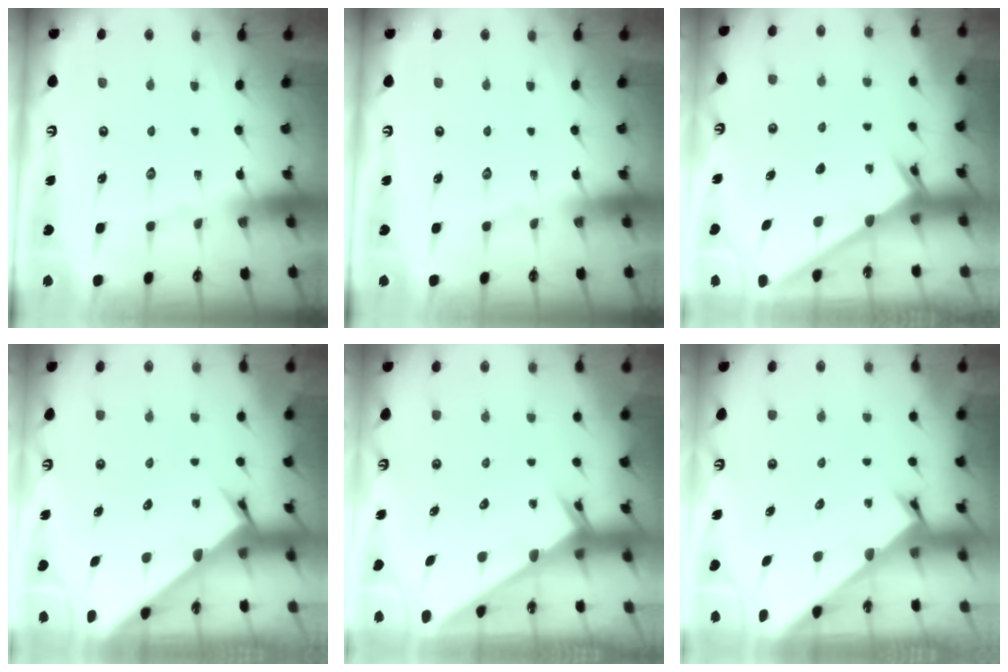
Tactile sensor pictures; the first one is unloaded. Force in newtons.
{"total": 0.0}
{"total": 2.6, "press": 2.6, "slide": 0.2}
{"total": 3.4, "press": 3.4, "slide": 0.2}
{"total": 2.3, "press": 2.3, "slide": 0.1}
{"total": 2.6, "press": 2.6, "slide": 0.3}